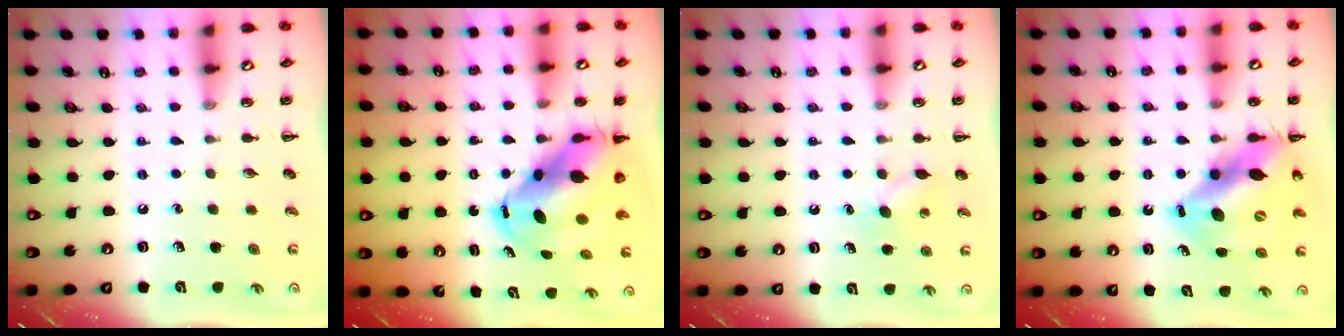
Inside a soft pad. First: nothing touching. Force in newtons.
{"total": 11.2, "press": 10.9, "slide": 2.8}
{"total": 6.5, "press": 6.3, "slide": 1.6}
{"total": 14.0, "press": 13.5, "slide": 3.5}